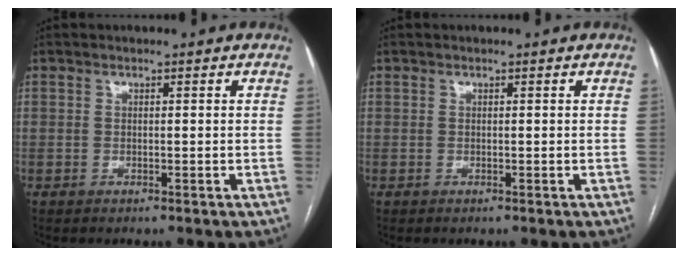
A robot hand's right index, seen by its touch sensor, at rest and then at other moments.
{"total": 0.0}